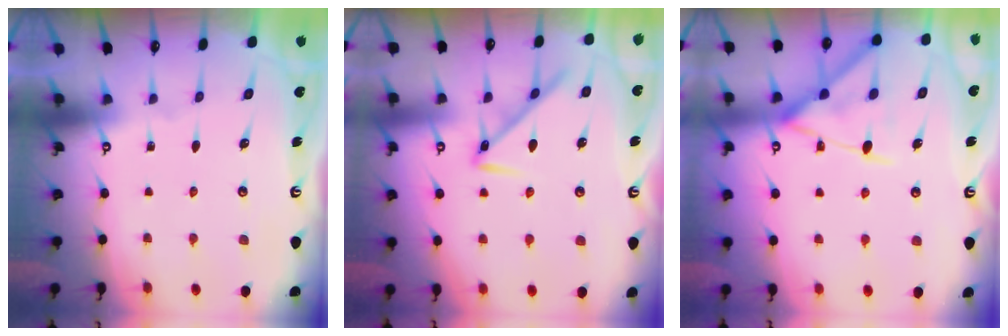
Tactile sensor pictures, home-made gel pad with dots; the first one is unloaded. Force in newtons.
{"total": 8.0, "press": 7.9, "slide": 1.1}
{"total": 15.2, "press": 15.2, "slide": 1.1}